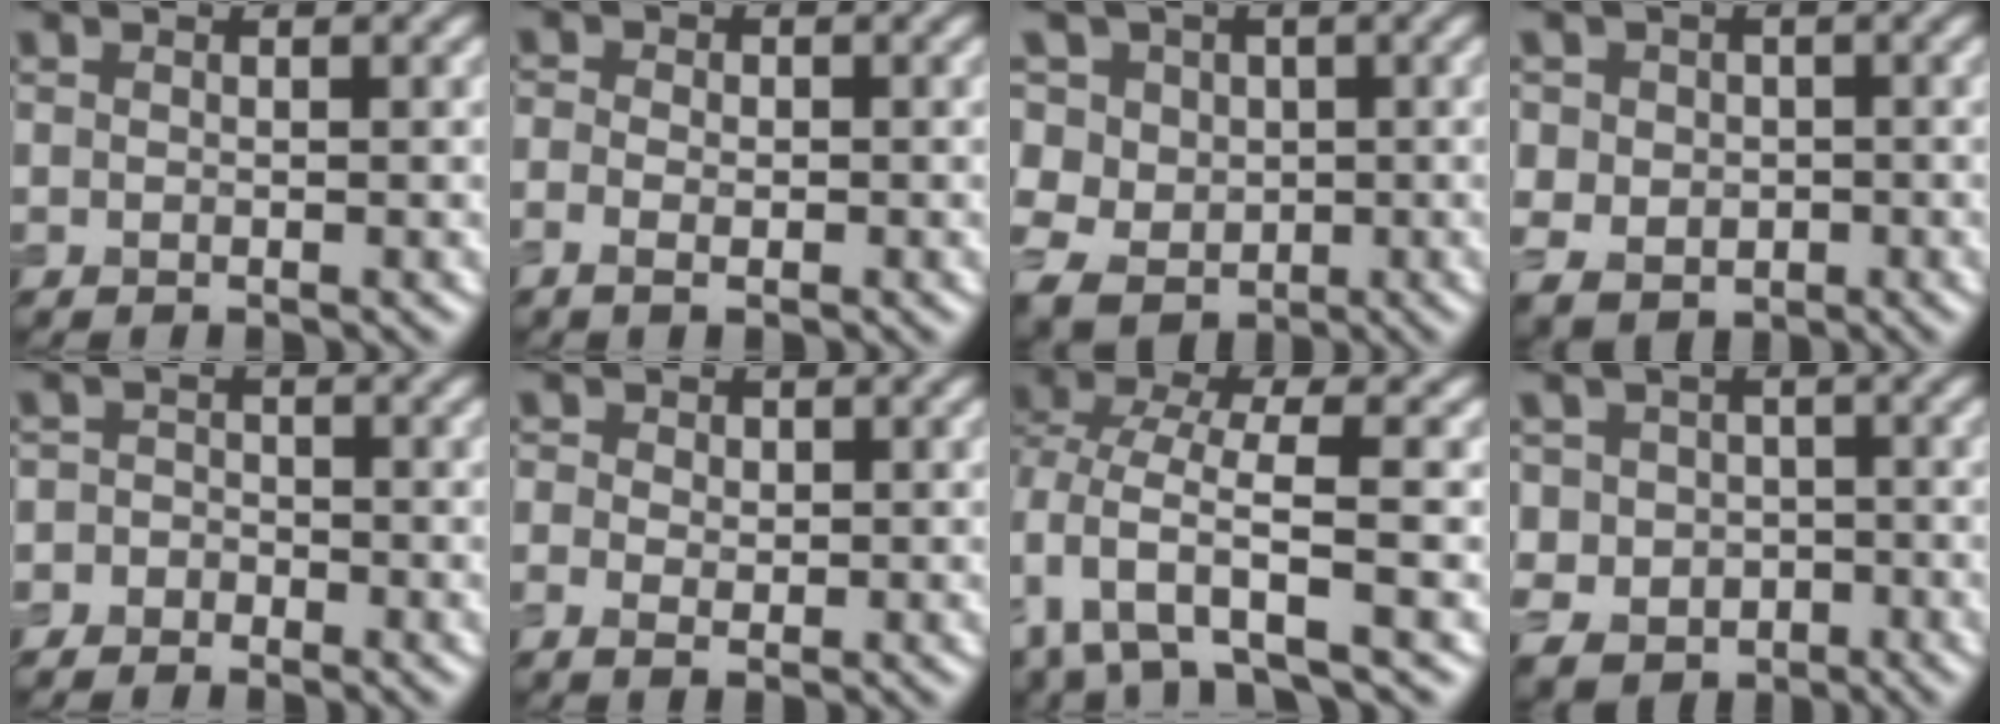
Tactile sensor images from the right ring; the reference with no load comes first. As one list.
[{"total": 2.4, "force": [-0.8, 1.6, 1.6], "torque": [-0.012, 0.003, -0.019]}, {"total": 10.7, "force": [3.0, 9.1, 4.8], "torque": [-0.110, 0.028, 0.022]}, {"total": 5.5, "force": [0.6, 5.2, 1.8], "torque": [-0.039, 0.017, -0.004]}, {"total": 2.1, "force": [-1.3, 1.6, 0.0], "torque": [0.028, 0.010, -0.036]}, {"total": 2.6, "force": [0.1, 2.2, 1.4], "torque": [-0.004, 0.009, -0.013]}, {"total": 5.3, "force": [-0.8, 2.2, 4.7], "torque": [-0.097, -0.004, -0.022]}, {"total": 5.8, "force": [-0.8, 5.5, 1.4], "torque": [-0.024, 0.010, -0.038]}]